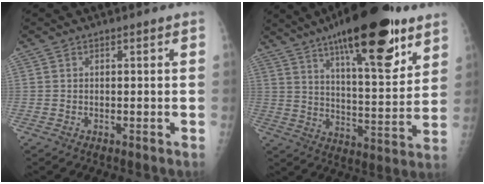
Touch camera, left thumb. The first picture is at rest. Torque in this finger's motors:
{"motor_torque": [3.59, 1.42, 1.72, -1.05, 0.39]}